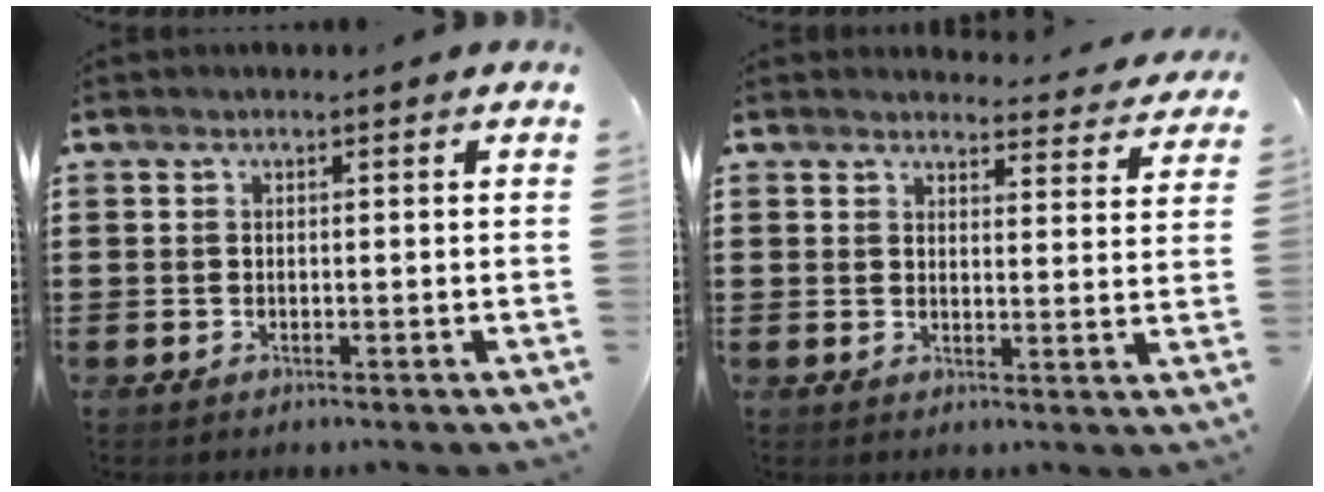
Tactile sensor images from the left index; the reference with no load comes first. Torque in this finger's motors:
{"motor_torque": [1.08, -1.06, 0.00, -0.11]}